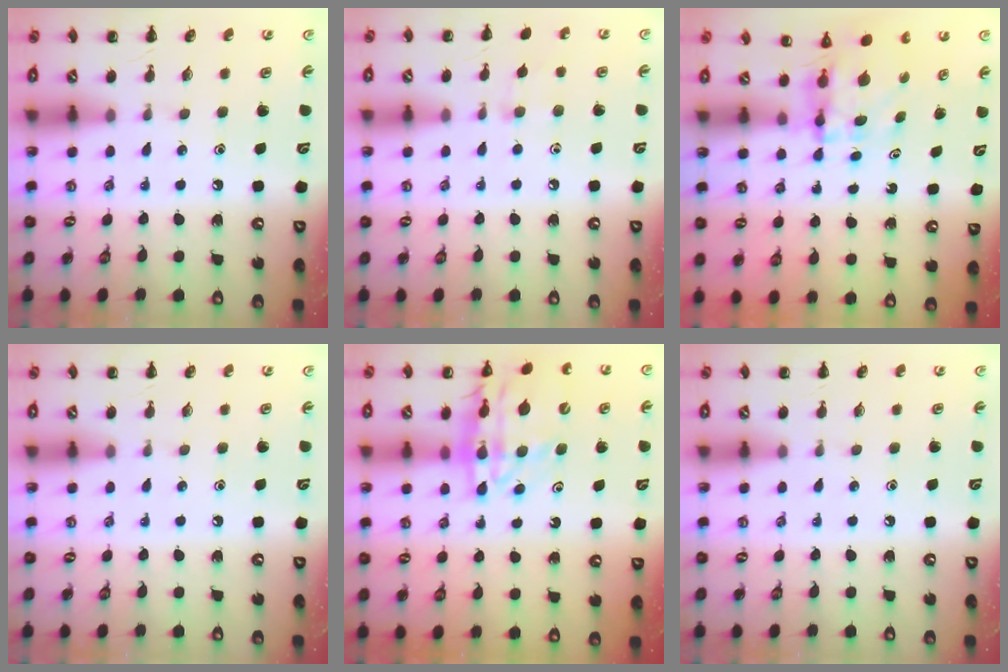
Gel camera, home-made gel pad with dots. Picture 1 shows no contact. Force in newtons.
{"total": 5.8, "press": 5.4, "slide": 1.9}
{"total": 3.9, "press": 3.8, "slide": 0.3}
{"total": 0.0}
{"total": 17.7, "press": 17.4, "slide": 3.3}
{"total": 0.0}